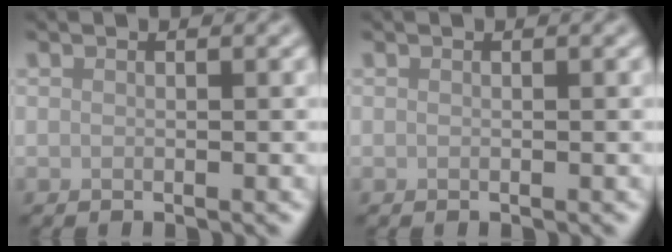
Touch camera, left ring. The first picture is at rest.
{"total": 0.0}